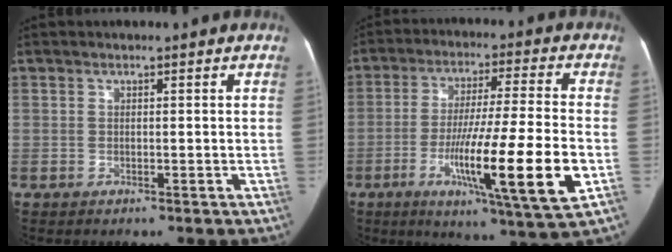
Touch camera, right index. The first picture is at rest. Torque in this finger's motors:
{"motor_torque": [1.93, -0.21, 0.67, 0.21]}